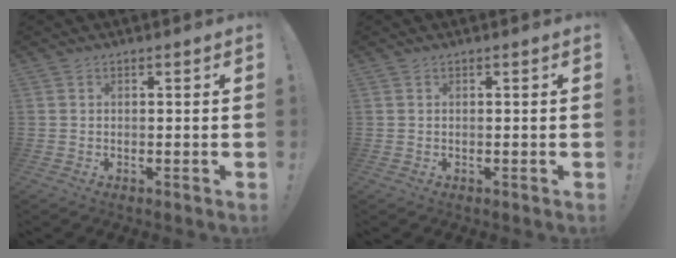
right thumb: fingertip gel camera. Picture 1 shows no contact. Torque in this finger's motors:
{"motor_torque": [0.05, -0.39, -0.01, -0.24, 0.04]}